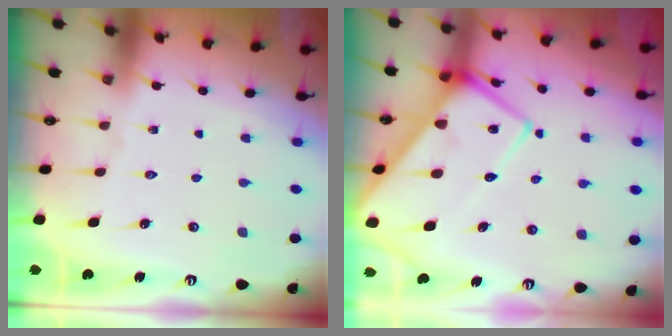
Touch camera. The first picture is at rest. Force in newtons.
{"total": 16.2, "press": 16.1, "slide": 1.6}